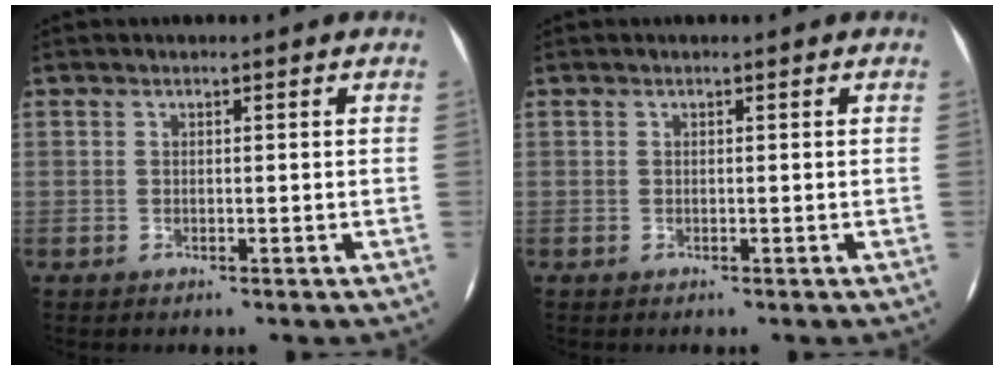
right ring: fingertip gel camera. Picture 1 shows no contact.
{"total": 0.0}